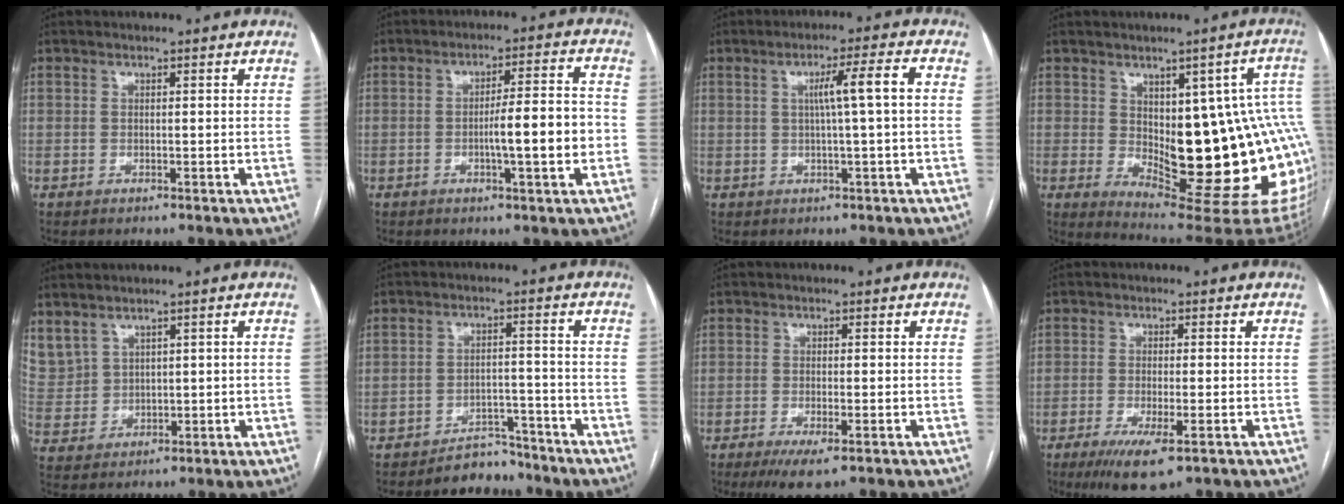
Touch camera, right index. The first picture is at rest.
{"total": 8.4, "force": [-1.8, 0.6, 8.2], "torque": [-0.126, 0.011, -0.028]}
{"total": 5.7, "force": [0.7, -0.6, 5.7], "torque": [-0.093, 0.010, 0.014]}
{"total": 23.6, "force": [-0.8, 7.0, 22.5], "torque": [-0.212, 0.003, 0.013]}
{"total": 9.5, "force": [5.6, 6.9, 3.4], "torque": [-0.112, 0.022, 0.139]}
{"total": 4.9, "force": [-4.4, 2.0, 0.0], "torque": [0.010, 0.012, -0.069]}
{"total": 4.4, "force": [-2.5, 0.7, 3.5], "torque": [-0.058, -0.010, -0.038]}
{"total": 6.6, "force": [-3.6, 1.1, 5.5], "torque": [-0.095, -0.018, -0.055]}